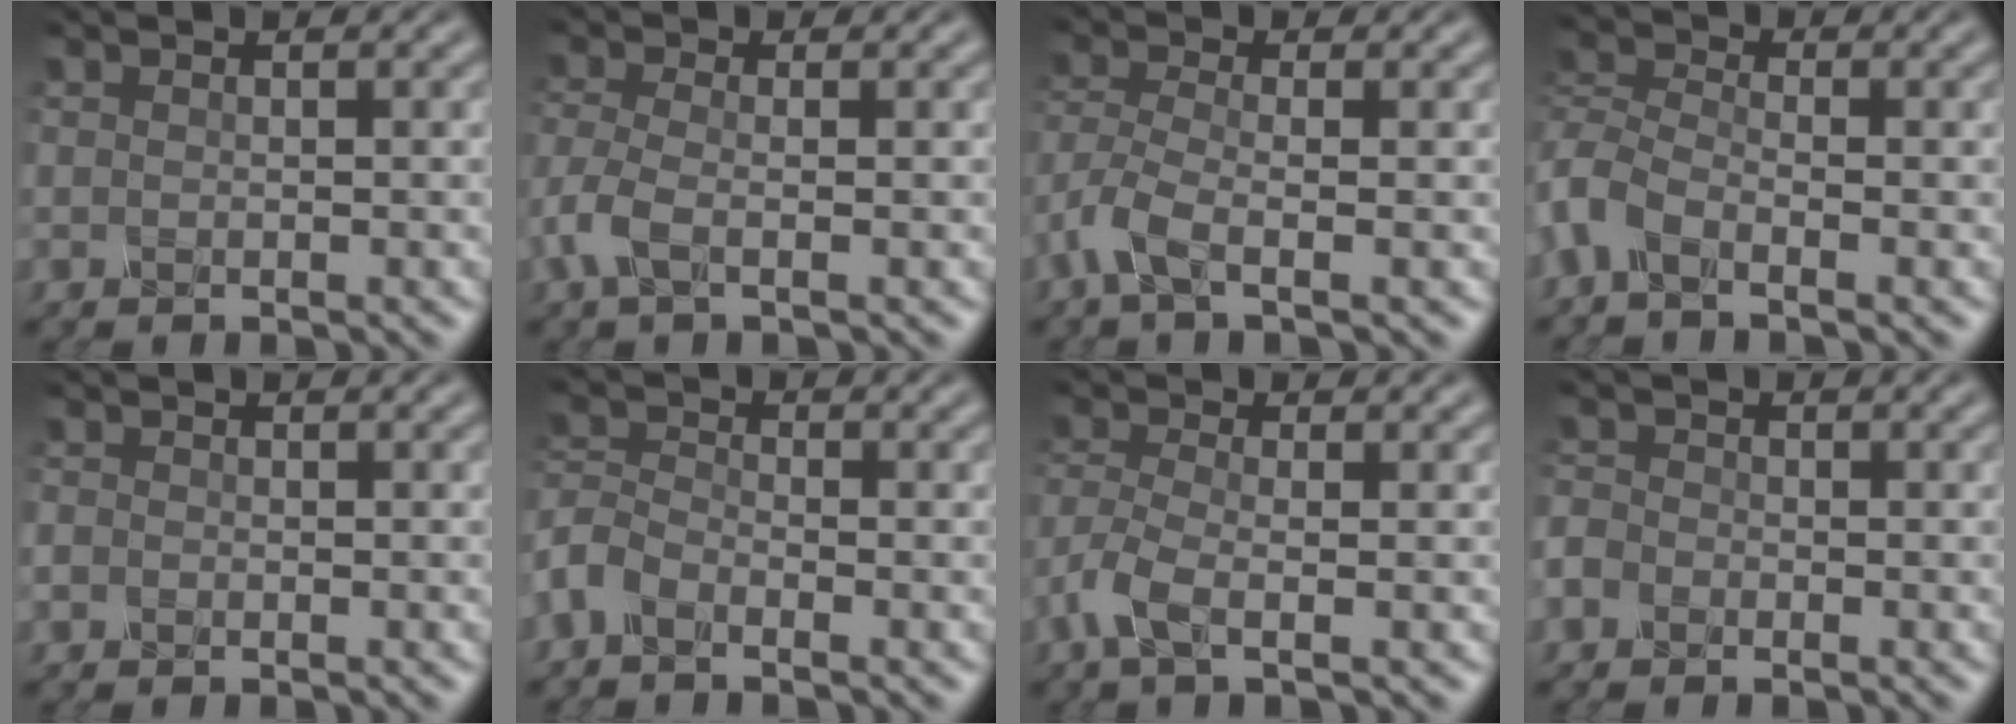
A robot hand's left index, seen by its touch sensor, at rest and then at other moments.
{"total": 2.0, "force": [-1.3, 0.3, 1.5], "torque": [-0.059, -0.002, -0.019]}
{"total": 3.1, "force": [-2.1, 0.7, 2.2], "torque": [-0.076, -0.005, -0.037]}
{"total": 3.3, "force": [-2.6, 1.3, 1.6], "torque": [-0.053, 0.002, -0.052]}
{"total": 0.8, "force": [-0.5, -0.3, -0.6], "torque": [-0.003, -0.002, 0.011]}
{"total": 2.6, "force": [-2.2, 1.0, 0.9], "torque": [-0.043, 0.001, -0.041]}
{"total": 2.9, "force": [-1.8, 0.6, 2.2], "torque": [-0.076, -0.003, -0.029]}
{"total": 1.2, "force": [-1.1, 0.4, -0.4], "torque": [-0.011, 0.002, -0.012]}